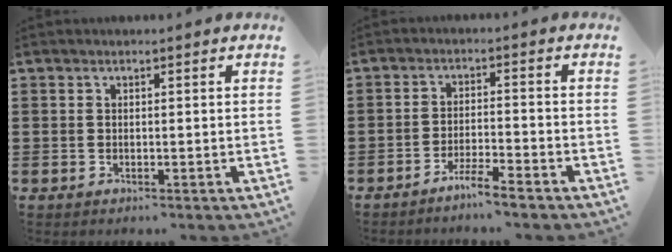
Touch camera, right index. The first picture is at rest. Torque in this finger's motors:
{"motor_torque": [1.41, 0.73, 0.08, 0.00]}